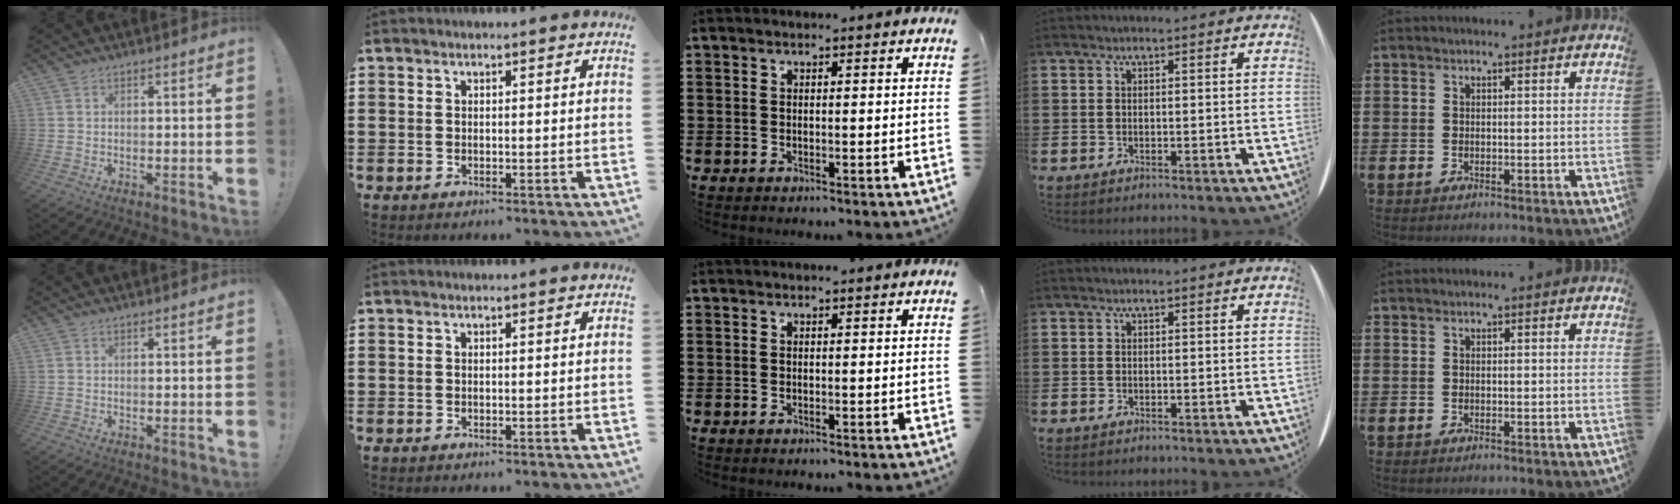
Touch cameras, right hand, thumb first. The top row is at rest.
{}